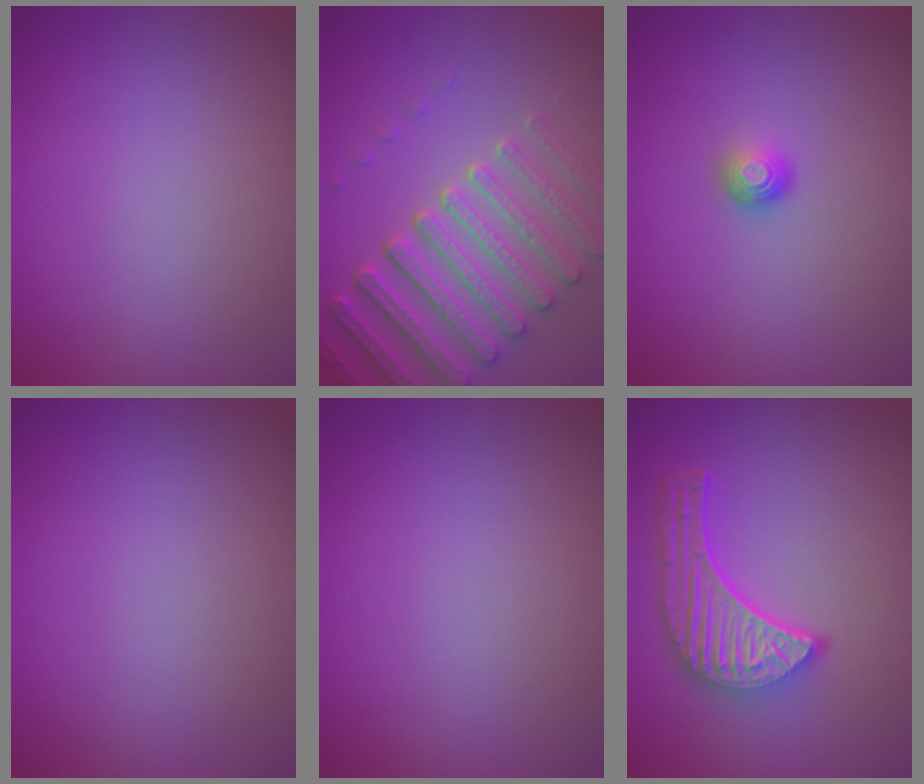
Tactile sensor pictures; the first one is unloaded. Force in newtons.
{"total": 6.1, "press": 5.4, "slide": 2.8}
{"total": 1.6, "press": 1.1, "slide": 1.1}
{"total": 0.0}
{"total": 0.0}
{"total": 5.8, "press": 4.3, "slide": 3.8}